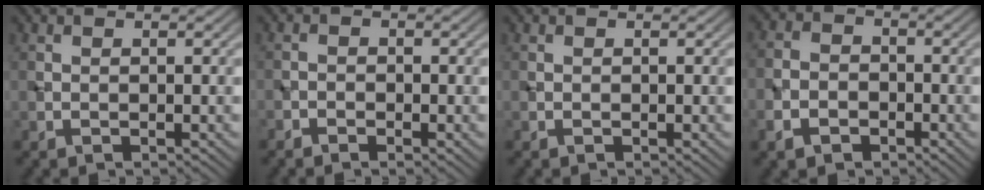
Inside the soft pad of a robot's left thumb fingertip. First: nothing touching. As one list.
[{"total": 1.3, "force": [-1.0, 0.7, 0.5], "torque": [-0.007, -0.001, -0.021]}, {"total": 0.0}, {"total": 4.3, "force": [-2.4, 3.0, 1.9], "torque": [-0.044, -0.005, -0.054]}]